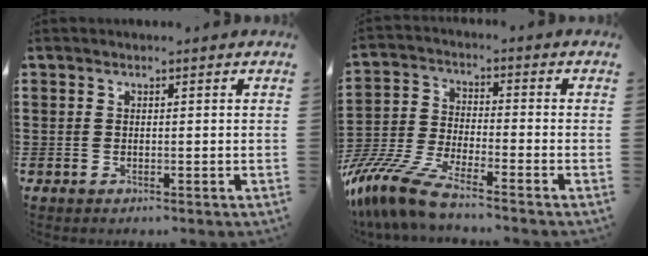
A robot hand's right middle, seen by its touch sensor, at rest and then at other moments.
{"total": 9.4, "force": [-8.3, 0.9, 4.5], "torque": [-0.122, -0.004, -0.172]}